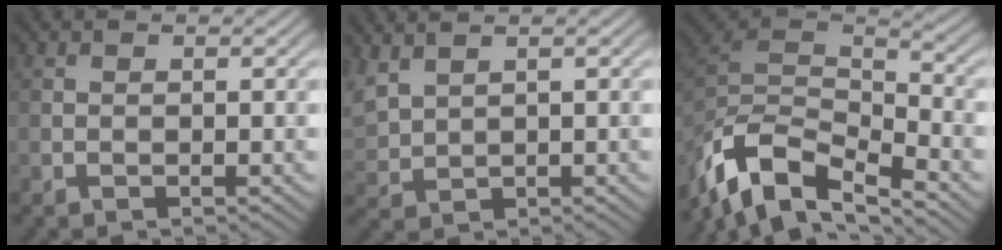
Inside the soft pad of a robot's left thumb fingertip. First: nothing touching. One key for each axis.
{"total": 3.7, "fx": 2.4, "fy": 1.8, "fz": 2.2, "tx": -0.071, "ty": 0.007, "tz": 0.054}
{"total": 12.3, "fx": -7.9, "fy": 4.7, "fz": 8.1, "tx": -0.181, "ty": -0.005, "tz": -0.147}